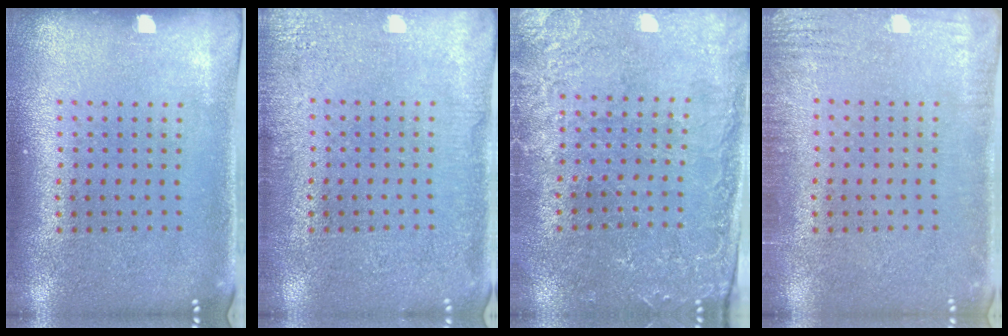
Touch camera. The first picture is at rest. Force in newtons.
{"total": 2.8, "press": 2.8, "slide": 0.3}
{"total": 0.6, "press": 0.4, "slide": 0.4}
{"total": 2.3, "press": 2.2, "slide": 0.4}